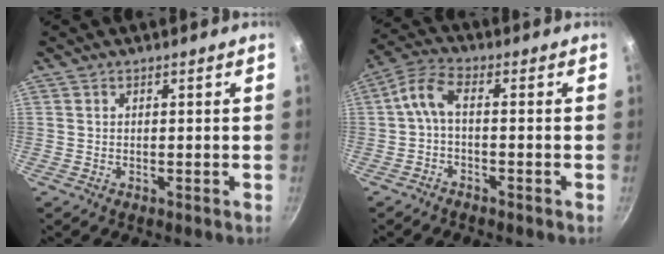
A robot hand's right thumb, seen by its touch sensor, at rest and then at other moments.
{"total": 4.9, "force": [-1.4, 1.9, 4.3], "torque": [-0.113, 0.027, -0.036]}